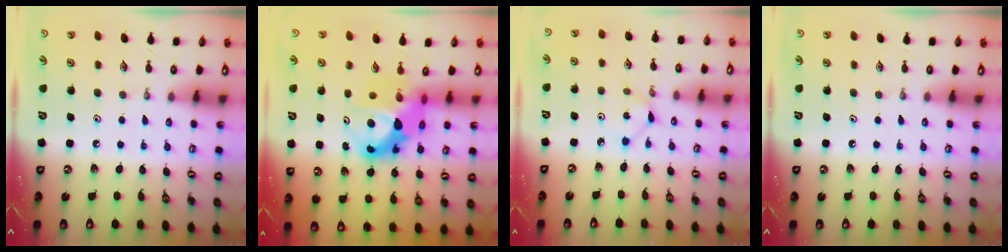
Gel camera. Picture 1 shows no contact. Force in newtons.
{"total": 11.9, "press": 11.9, "slide": 0.9}
{"total": 1.3, "press": 1.3, "slide": 0.2}
{"total": 0.0}